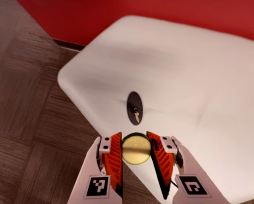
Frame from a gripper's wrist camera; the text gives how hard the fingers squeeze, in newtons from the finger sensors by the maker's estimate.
{"total": 13.4, "left": 13.9, "right": 12.9}